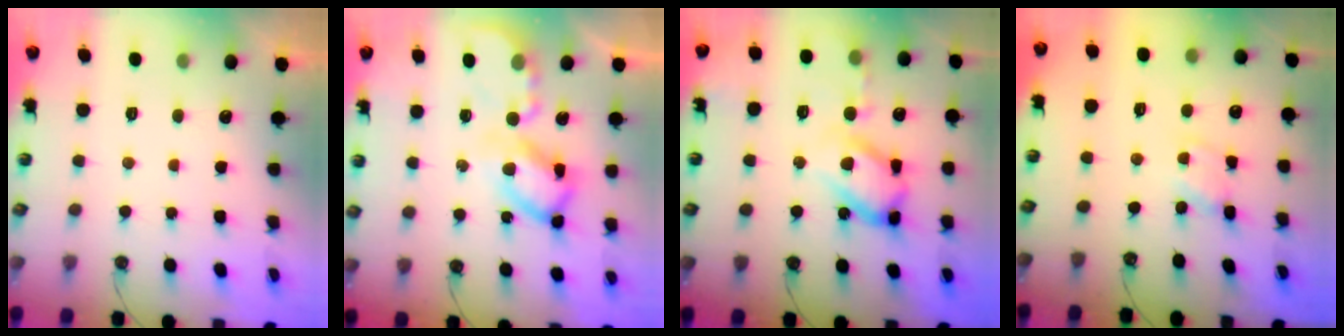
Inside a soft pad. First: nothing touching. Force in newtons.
{"total": 13.7, "press": 13.6, "slide": 1.5}
{"total": 15.5, "press": 15.3, "slide": 2.6}
{"total": 1.6, "press": 1.6, "slide": 0.2}